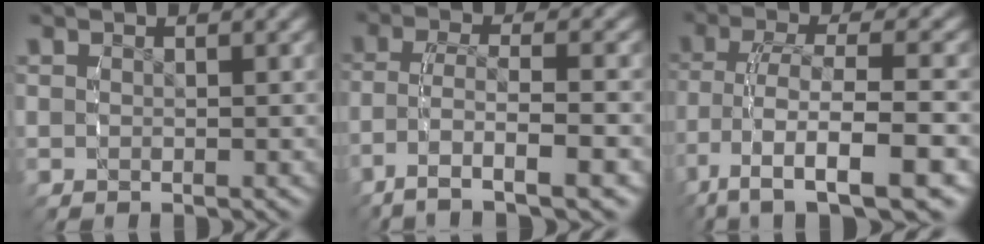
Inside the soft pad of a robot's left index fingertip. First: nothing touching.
{"total": 5.4, "force": [-3.0, 2.0, 4.0], "torque": [-0.091, -0.030, -0.030]}
{"total": 9.2, "force": [-5.4, 4.1, 6.3], "torque": [-0.140, -0.044, -0.054]}